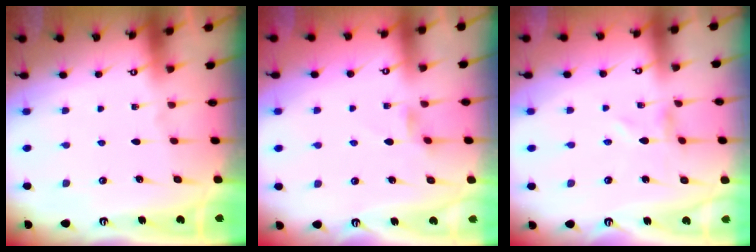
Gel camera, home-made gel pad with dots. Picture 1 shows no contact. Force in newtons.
{"total": 2.1, "press": 2.1, "slide": 0.3}
{"total": 0.0}